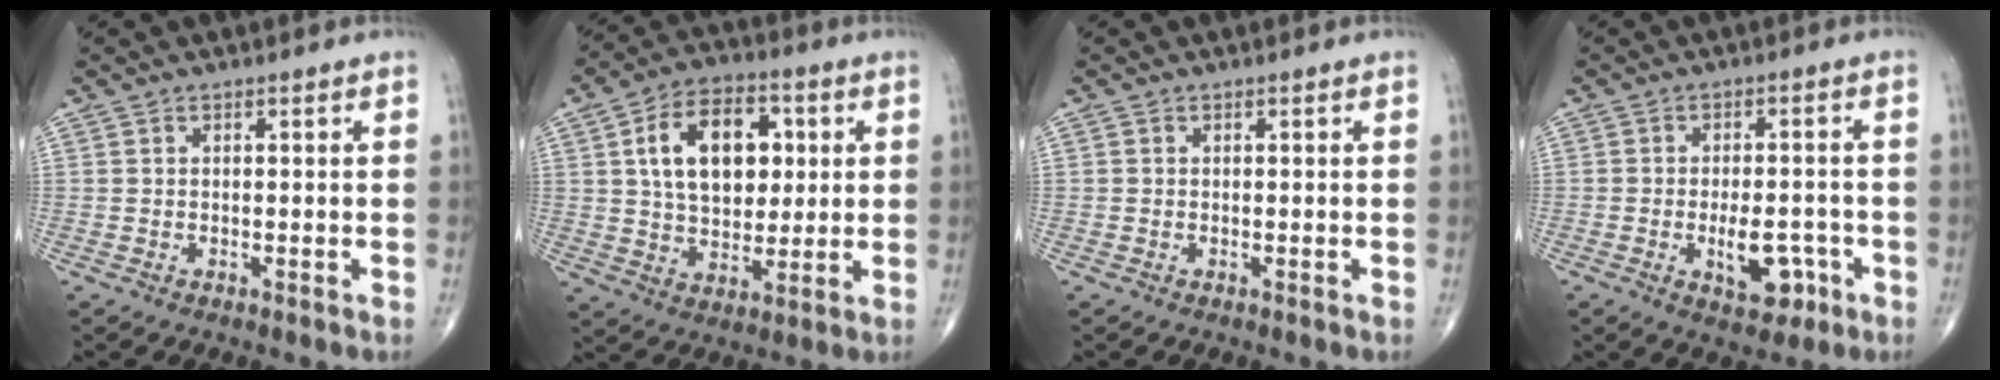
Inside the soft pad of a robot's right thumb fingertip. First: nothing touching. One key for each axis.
{"total": 16.0, "fx": 3.7, "fy": 10.3, "fz": 11.7, "tx": -0.158, "ty": 0.003, "tz": 0.061}
{"total": 0.0}
{"total": 7.6, "fx": -2.7, "fy": 4.0, "fz": 5.9, "tx": -0.071, "ty": 0.012, "tz": -0.032}